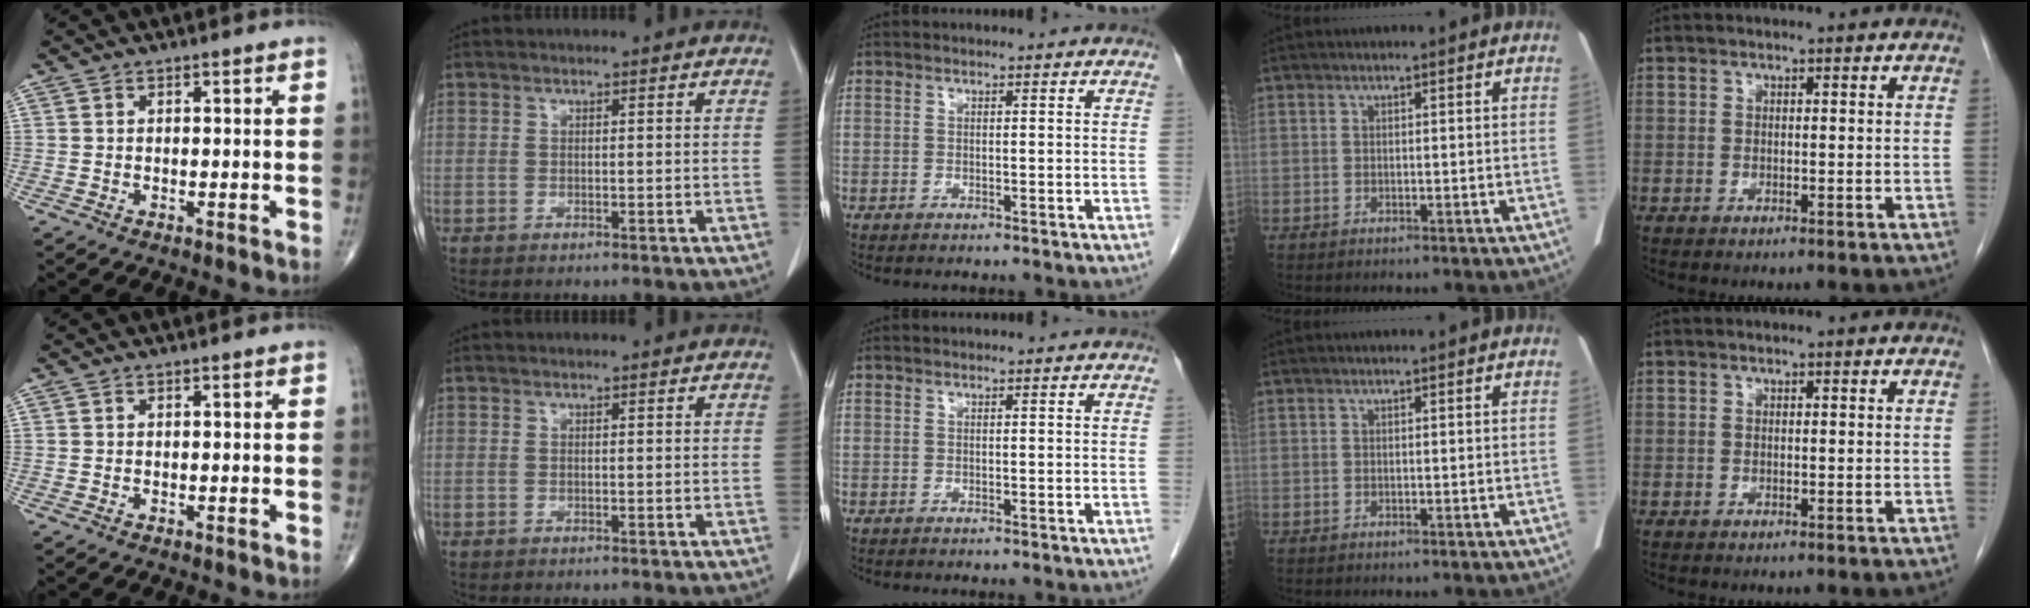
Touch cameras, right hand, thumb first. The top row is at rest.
{}